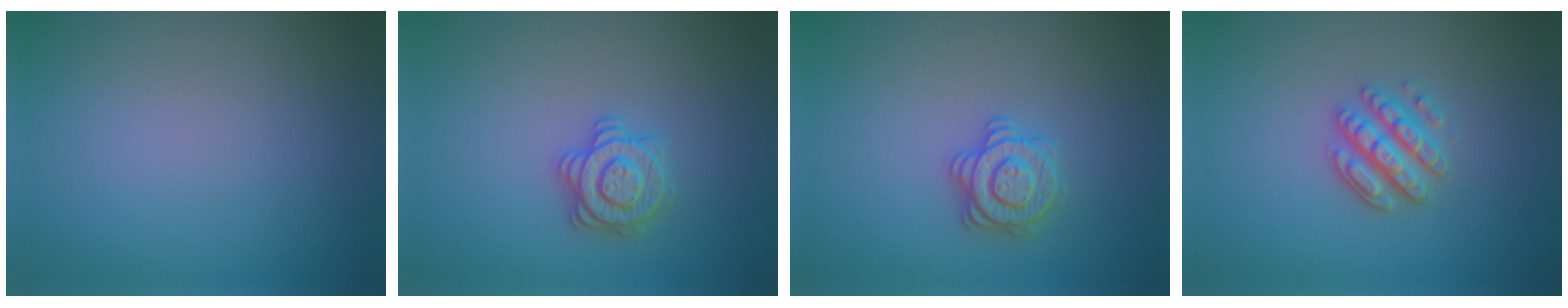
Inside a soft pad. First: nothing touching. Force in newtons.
{"total": 2.9, "press": 2.8, "slide": 0.4}
{"total": 2.9, "press": 2.8, "slide": 0.4}
{"total": 3.5, "press": 3.0, "slide": 1.7}